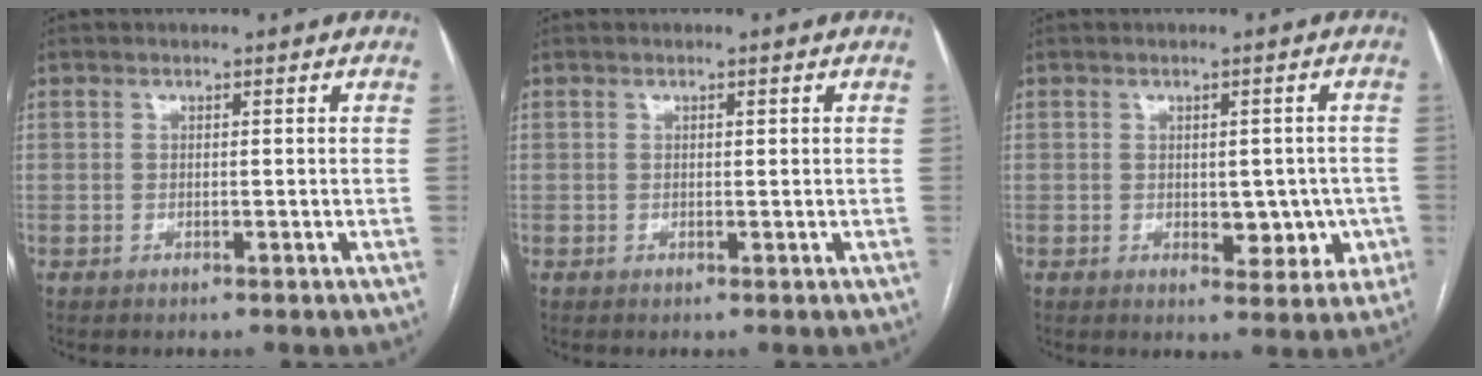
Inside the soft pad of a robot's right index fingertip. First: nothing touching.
{"total": 0.5, "force": [0.2, 0.2, 0.4], "torque": [-0.007, 0.000, 0.003]}
{"total": 6.0, "force": [-1.1, 3.4, 4.8], "torque": [-0.050, 0.008, -0.004]}